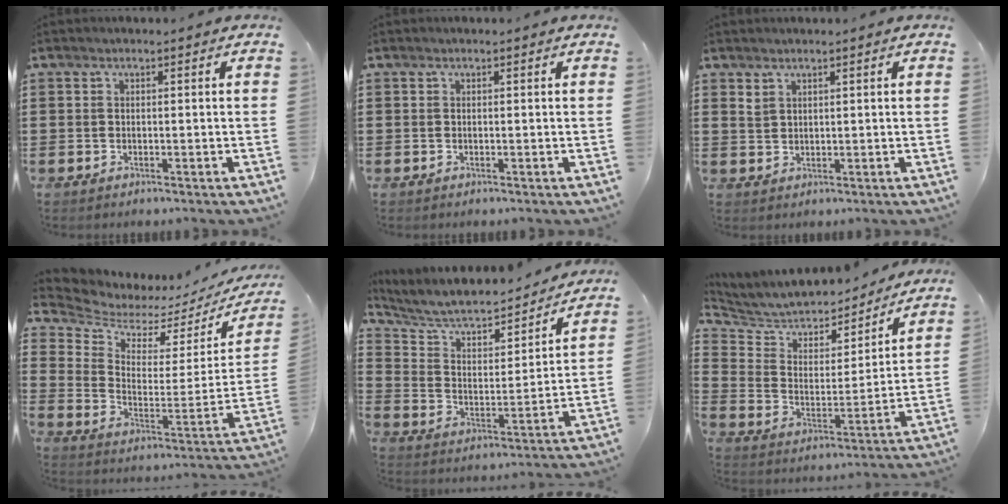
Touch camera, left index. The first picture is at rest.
{"total": 0.0}
{"total": 1.7, "force": [1.5, 0.7, 0.5], "torque": [-0.014, -0.001, 0.030]}
{"total": 4.4, "force": [4.2, 1.2, 0.3], "torque": [-0.039, -0.046, 0.067]}
{"total": 6.6, "force": [5.8, 2.1, 2.2], "torque": [-0.074, -0.039, 0.096]}
{"total": 5.4, "force": [5.1, 1.8, 0.4], "torque": [-0.046, -0.043, 0.082]}